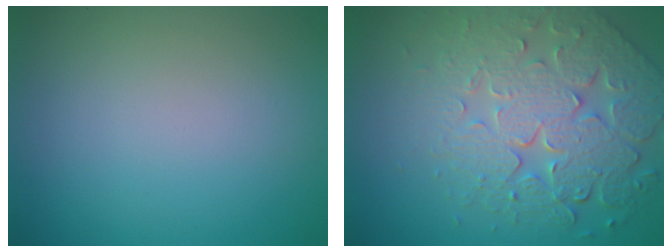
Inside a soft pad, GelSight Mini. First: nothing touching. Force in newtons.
{"total": 8.1, "press": 5.7, "slide": 5.7}